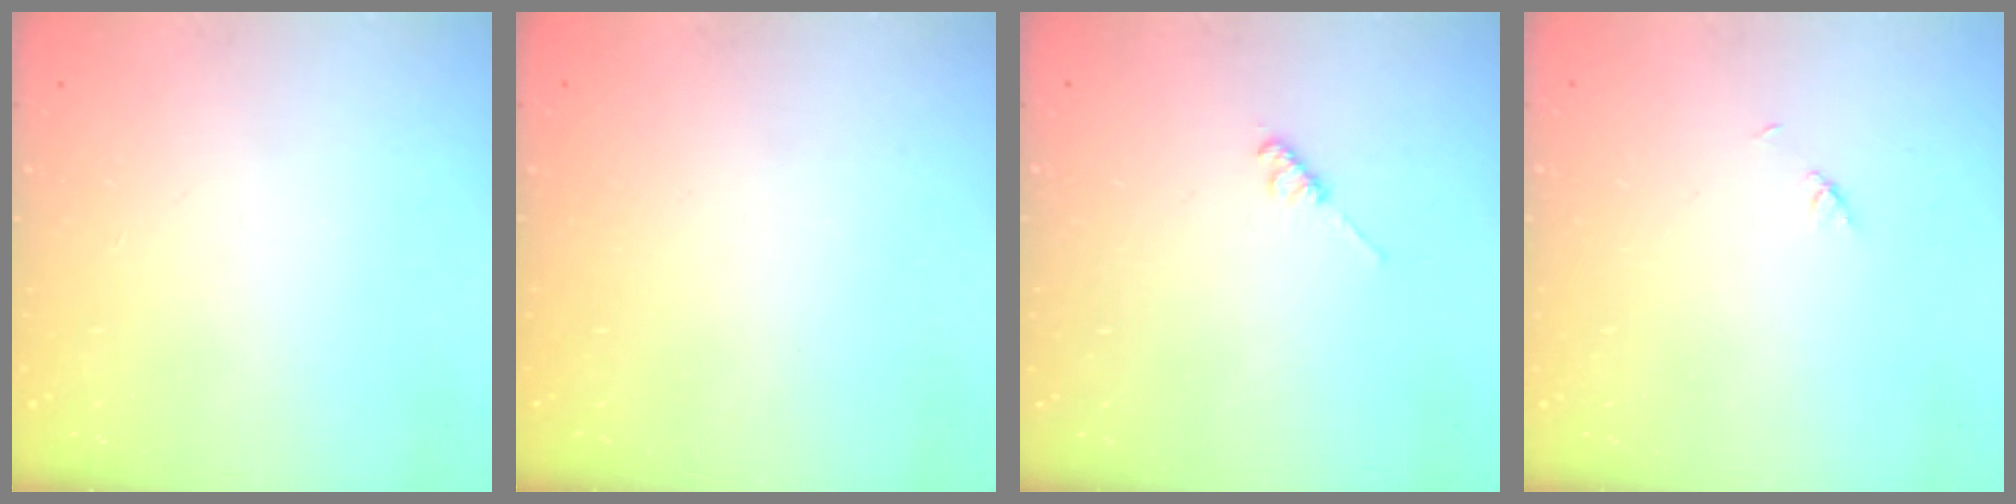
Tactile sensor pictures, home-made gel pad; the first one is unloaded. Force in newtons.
{"total": 0.8, "press": 0.7, "slide": 0.3}
{"total": 2.6, "press": 2.5, "slide": 0.4}
{"total": 2.1, "press": 2.1, "slide": 0.3}